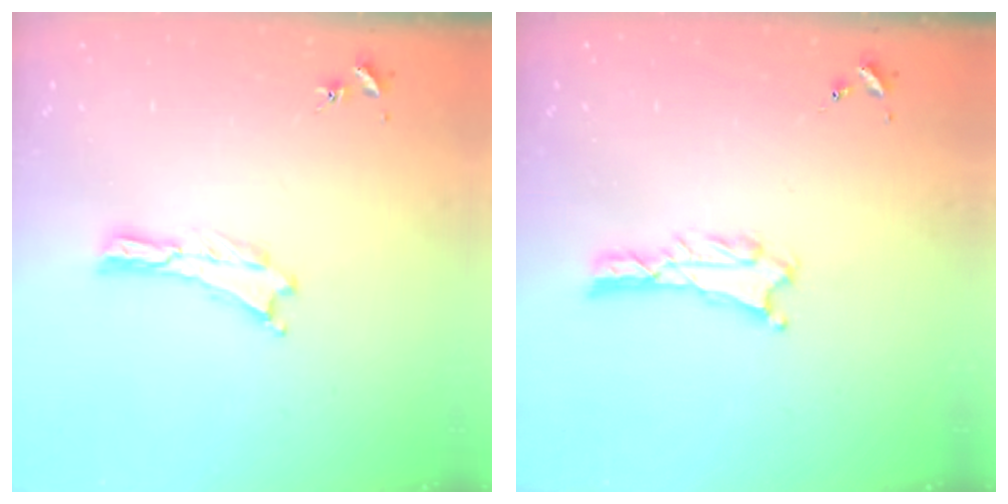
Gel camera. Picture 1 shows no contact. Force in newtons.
{"total": 2.0, "press": 2.0, "slide": 0.3}